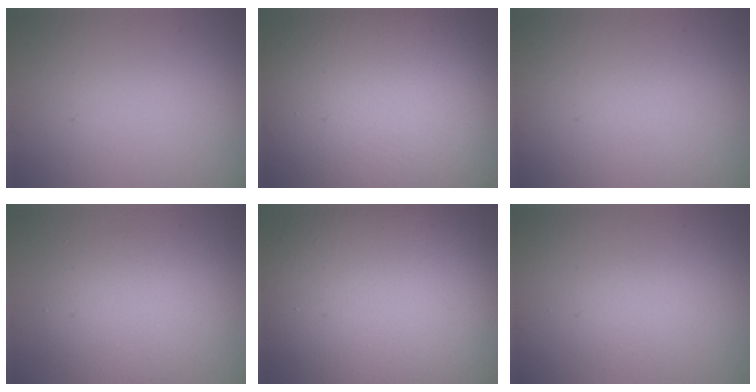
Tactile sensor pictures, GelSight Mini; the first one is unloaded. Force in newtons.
{"total": 16.6, "press": 16.6, "slide": 0.5}
{"total": 0.0}
{"total": 4.1, "press": 4.1, "slide": 0.2}
{"total": 16.0, "press": 16.0, "slide": 1.3}
{"total": 1.5, "press": 1.5, "slide": 0.1}